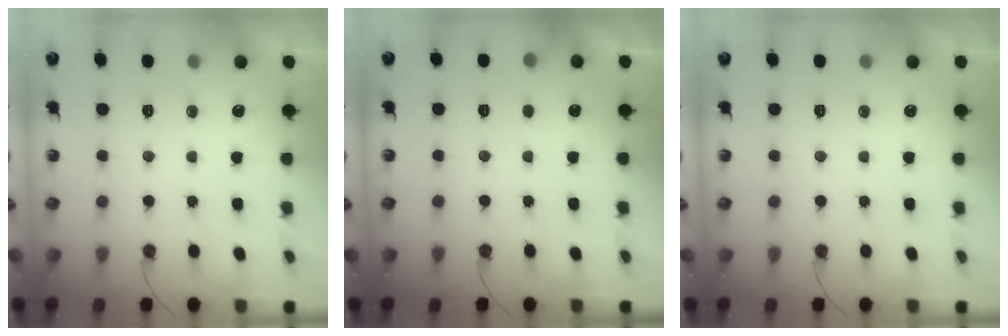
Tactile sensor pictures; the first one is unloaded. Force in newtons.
{"total": 4.5, "press": 4.4, "slide": 0.4}
{"total": 0.0}